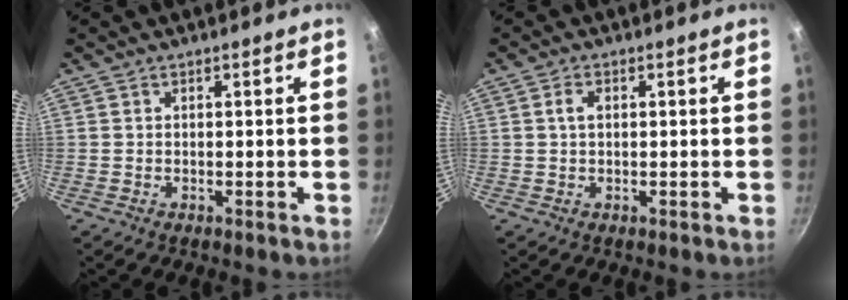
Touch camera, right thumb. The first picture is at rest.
{"total": 1.8, "force": [0.3, 1.1, 1.4], "torque": [-0.028, 0.002, 0.005]}